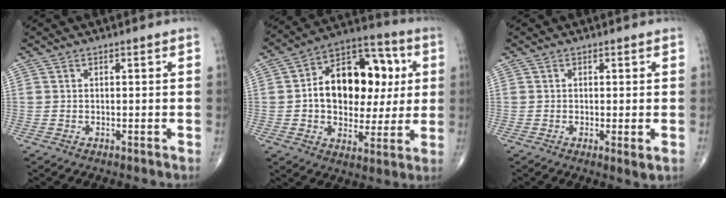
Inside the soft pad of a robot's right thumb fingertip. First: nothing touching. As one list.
[{"total": 20.3, "force": [2.4, 13.3, 15.1], "torque": [-0.184, 0.022, 0.037]}, {"total": 2.0, "force": [-0.2, 0.3, 2.0], "torque": [-0.038, -0.010, -0.007]}]